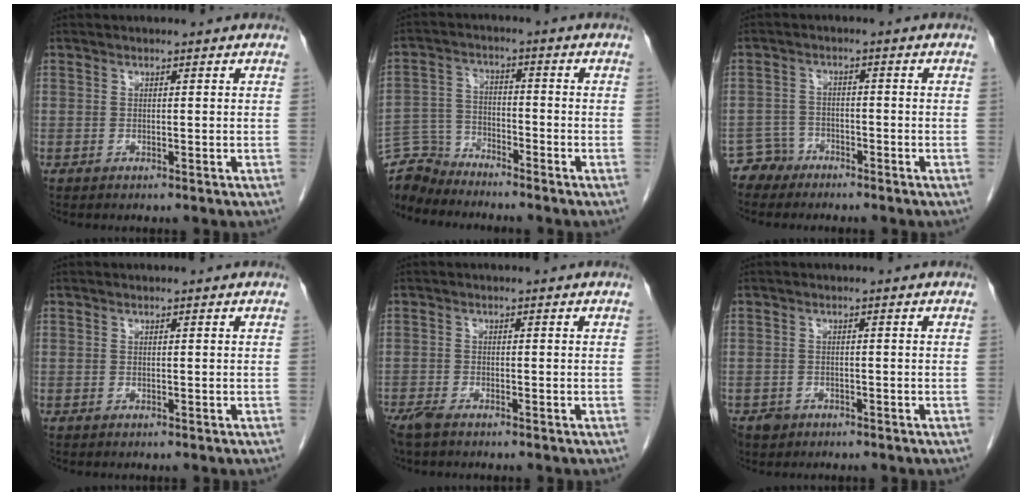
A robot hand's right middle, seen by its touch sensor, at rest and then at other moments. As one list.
[{"total": 7.0, "force": [-6.9, 0.9, -1.0], "torque": [0.016, 0.009, -0.135]}, {"total": 3.0, "force": [-2.5, 1.5, -0.8], "torque": [0.014, 0.006, -0.046]}, {"total": 0.0}, {"total": 3.2, "force": [-2.5, 0.8, 1.8], "torque": [-0.040, -0.009, -0.046]}, {"total": 2.3, "force": [-1.4, 1.8, 0.2], "torque": [-0.008, 0.005, -0.022]}]